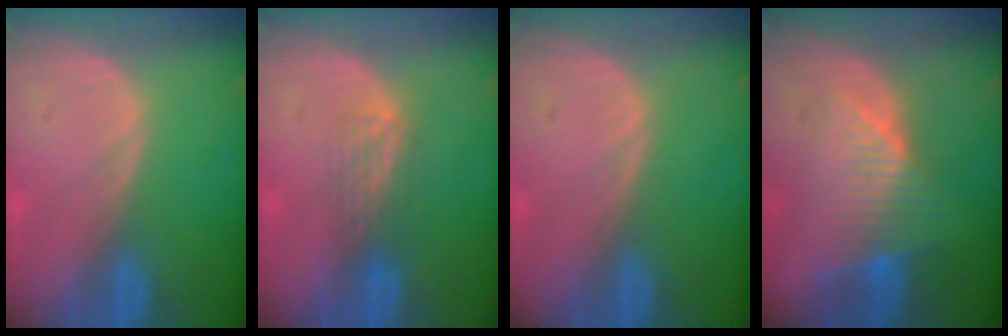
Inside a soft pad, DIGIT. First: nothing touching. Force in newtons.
{"total": 2.9, "press": 2.6, "slide": 1.2}
{"total": 0.0}
{"total": 8.0, "press": 6.9, "slide": 4.0}